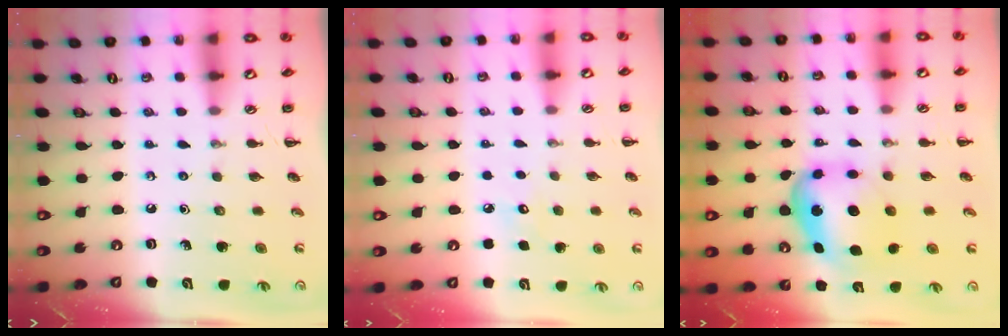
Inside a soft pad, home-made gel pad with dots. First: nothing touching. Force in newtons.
{"total": 4.5, "press": 4.3, "slide": 1.3}
{"total": 7.0, "press": 6.8, "slide": 1.5}